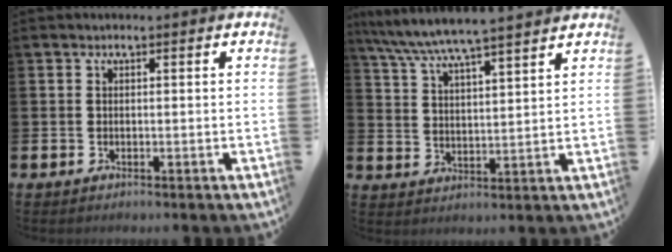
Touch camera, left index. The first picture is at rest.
{"total": 7.0, "force": [6.7, -0.1, 2.2], "torque": [-0.072, -0.036, 0.118]}